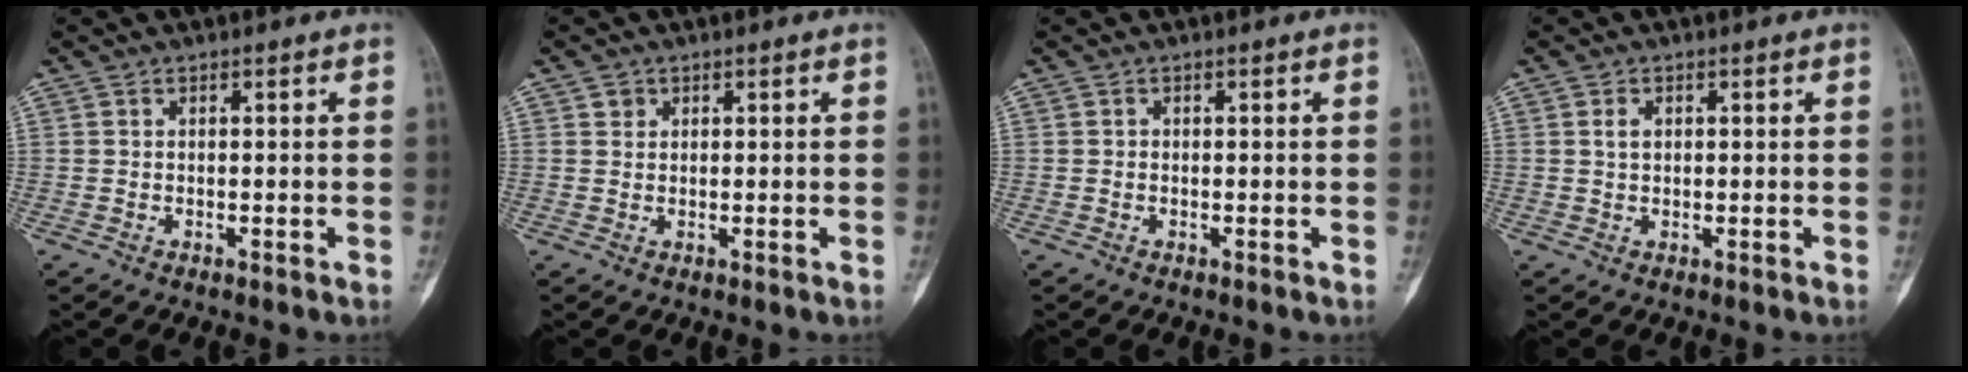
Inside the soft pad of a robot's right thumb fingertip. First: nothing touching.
{"total": 1.3, "force": [0.7, 1.1, 0.2], "torque": [0.008, -0.001, 0.009]}
{"total": 0.0}
{"total": 1.6, "force": [0.4, 1.1, 1.1], "torque": [-0.015, 0.001, 0.008]}